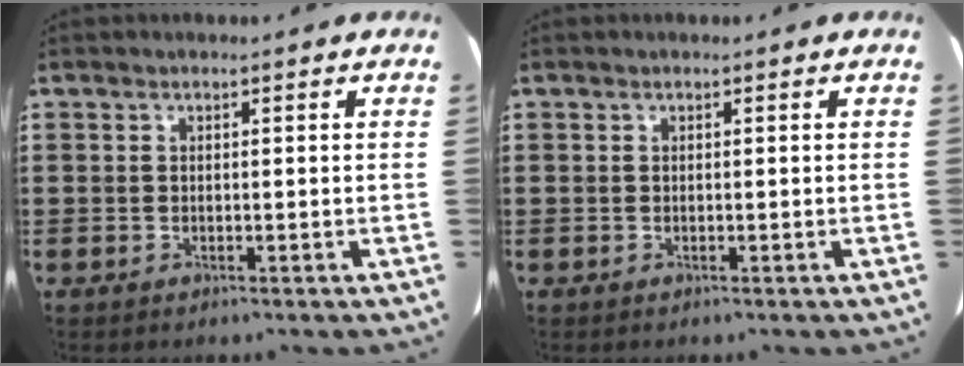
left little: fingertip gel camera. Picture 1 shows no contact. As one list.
[{"total": 0.0}]